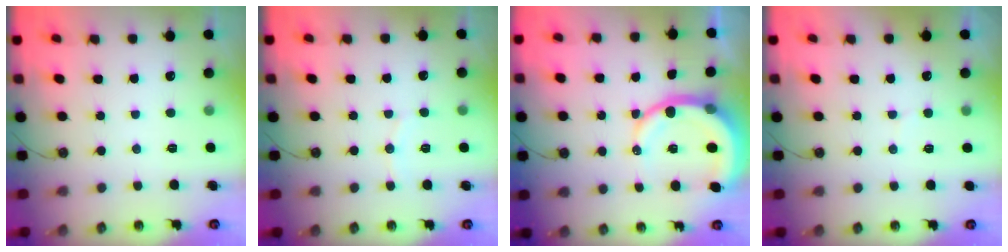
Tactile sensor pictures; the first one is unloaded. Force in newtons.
{"total": 5.2, "press": 5.2, "slide": 0.5}
{"total": 11.0, "press": 10.8, "slide": 1.5}
{"total": 3.5, "press": 3.1, "slide": 1.7}